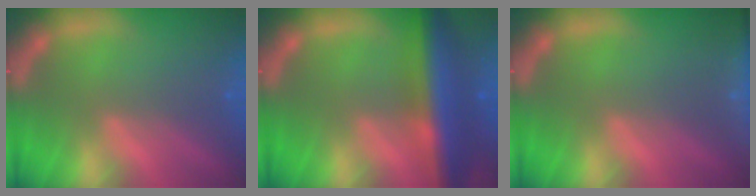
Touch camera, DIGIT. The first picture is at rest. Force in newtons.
{"total": 9.0}
{"total": 7.0}